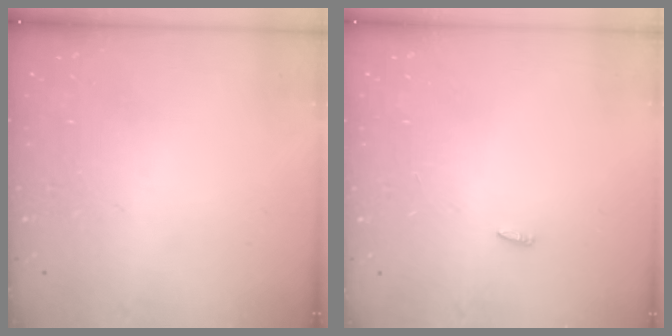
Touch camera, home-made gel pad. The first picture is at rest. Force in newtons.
{"total": 2.1, "press": 1.9, "slide": 0.7}